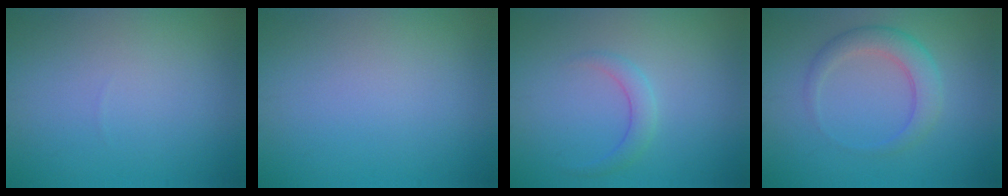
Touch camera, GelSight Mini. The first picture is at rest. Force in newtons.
{"total": 0.0}
{"total": 1.7, "press": 1.7, "slide": 0.1}
{"total": 3.3, "press": 3.3, "slide": 0.2}